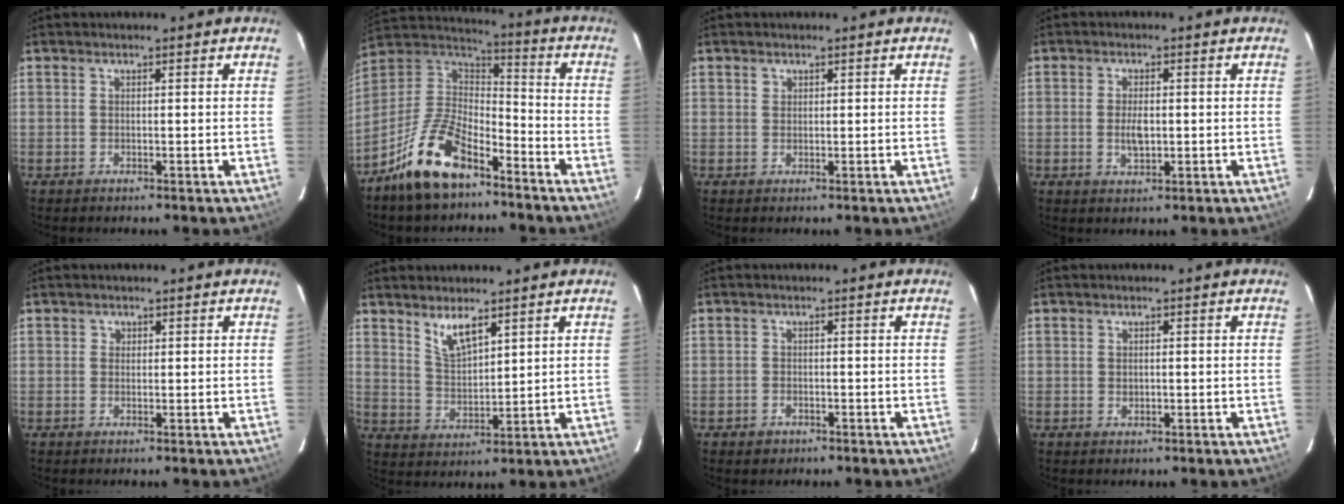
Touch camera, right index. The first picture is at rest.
{"total": 16.5, "force": [-10.9, 7.2, 10.1], "torque": [-0.220, 0.010, -0.204]}
{"total": 0.9, "force": [0.5, 0.8, 0.2], "torque": [-0.001, 0.004, 0.007]}
{"total": 3.9, "force": [-0.3, 2.0, 3.3], "torque": [-0.061, -0.001, -0.003]}
{"total": 1.0, "force": [0.2, 0.9, 0.1], "torque": [0.004, 0.005, 0.001]}
{"total": 6.1, "force": [4.3, 1.9, 3.9], "torque": [-0.072, -0.002, 0.087]}
{"total": 2.2, "force": [-1.3, 1.7, 0.6], "torque": [-0.014, 0.001, -0.017]}
{"total": 1.0, "force": [0.0, 0.8, 0.6], "torque": [-0.009, 0.003, 0.001]}